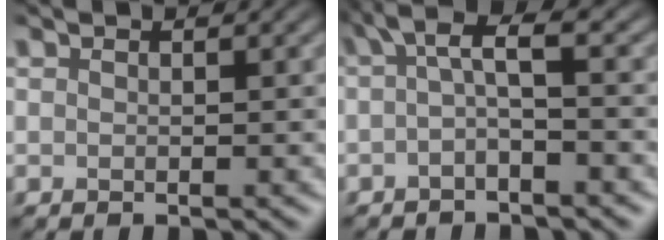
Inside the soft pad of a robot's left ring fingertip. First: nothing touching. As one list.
[{"total": 2.9, "force": [0.1, 0.5, 2.9], "torque": [-0.053, 0.012, -0.003]}]